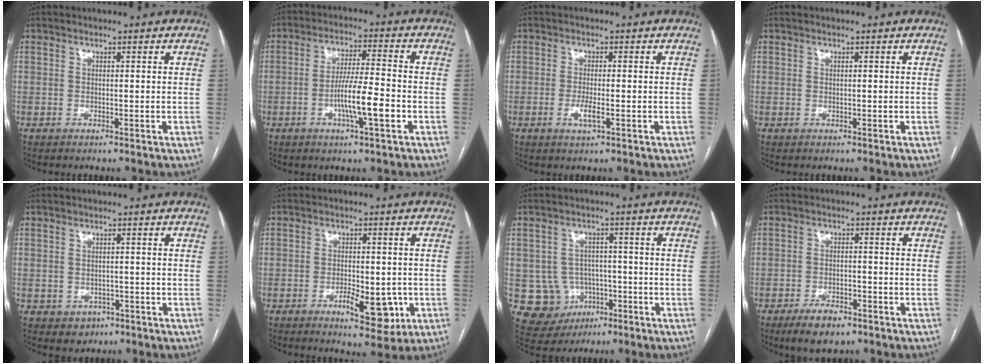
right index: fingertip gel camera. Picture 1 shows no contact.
{"total": 8.3, "force": [-2.7, 0.5, 7.9], "torque": [-0.140, -0.001, -0.051]}
{"total": 2.8, "force": [-0.9, 0.5, 2.6], "torque": [-0.052, -0.004, -0.015]}
{"total": 0.0}
{"total": 2.9, "force": [-1.2, 2.5, 0.8], "torque": [-0.004, 0.005, -0.007]}
{"total": 7.1, "force": [-2.6, 3.0, 5.9], "torque": [-0.076, -0.002, -0.029]}
{"total": 8.1, "force": [-2.0, 7.7, 1.6], "torque": [-0.032, 0.016, -0.017]}
{"total": 5.7, "force": [-3.9, 2.3, 3.4], "torque": [-0.062, -0.002, -0.061]}